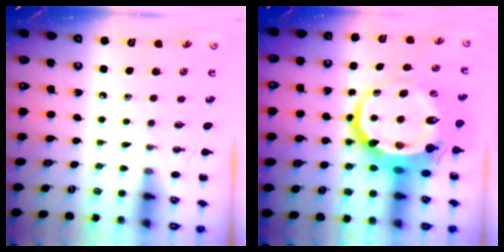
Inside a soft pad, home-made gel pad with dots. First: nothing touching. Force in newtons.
{"total": 13.9, "press": 13.5, "slide": 3.3}